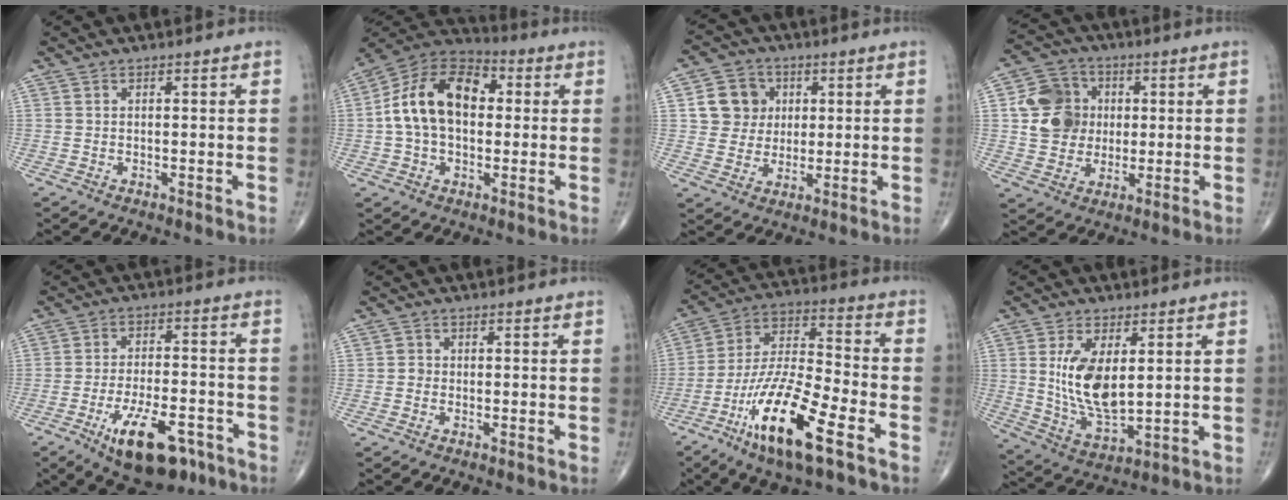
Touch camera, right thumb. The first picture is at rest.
{"total": 16.3, "force": [1.4, 10.7, 12.2], "torque": [-0.201, 0.034, 0.014]}
{"total": 8.6, "force": [2.0, 7.9, 2.9], "torque": [-0.016, -0.002, 0.032]}
{"total": 11.8, "force": [1.5, 10.3, 5.7], "torque": [-0.072, 0.006, 0.026]}
{"total": 14.2, "force": [-7.4, 6.1, 10.5], "torque": [-0.153, 0.026, -0.109]}
{"total": 1.2, "force": [-0.2, 1.1, 0.4], "torque": [0.001, 0.004, -0.006]}
{"total": 18.9, "force": [-9.8, 4.6, 15.5], "torque": [-0.310, 0.040, -0.179]}
{"total": 12.2, "force": [2.3, 6.0, 10.4], "torque": [-0.188, -0.025, 0.058]}